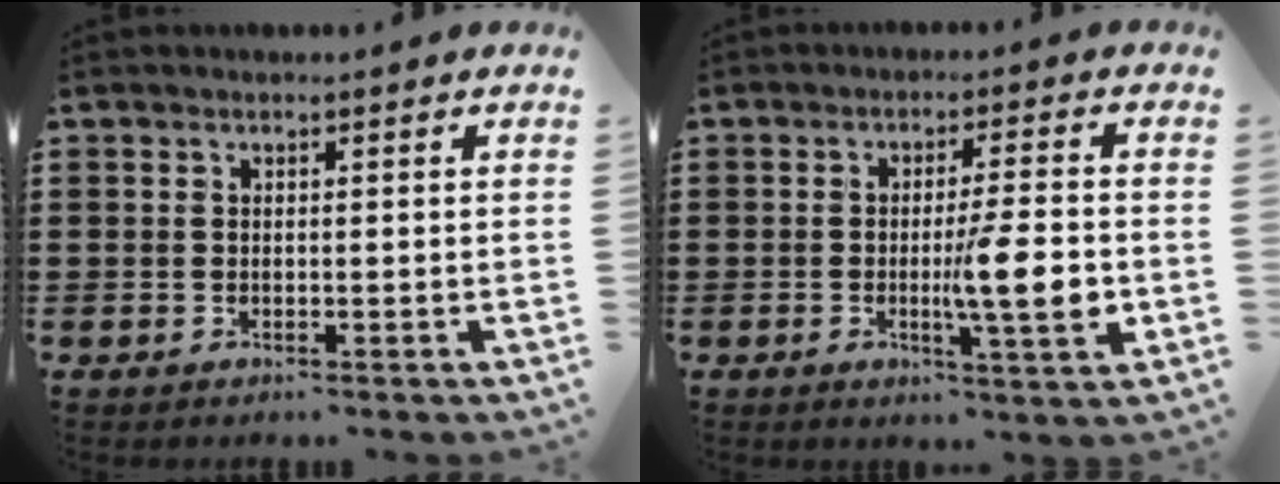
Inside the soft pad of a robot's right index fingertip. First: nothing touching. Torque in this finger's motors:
{"motor_torque": [2.14, 0.00, 0.83, 0.12]}